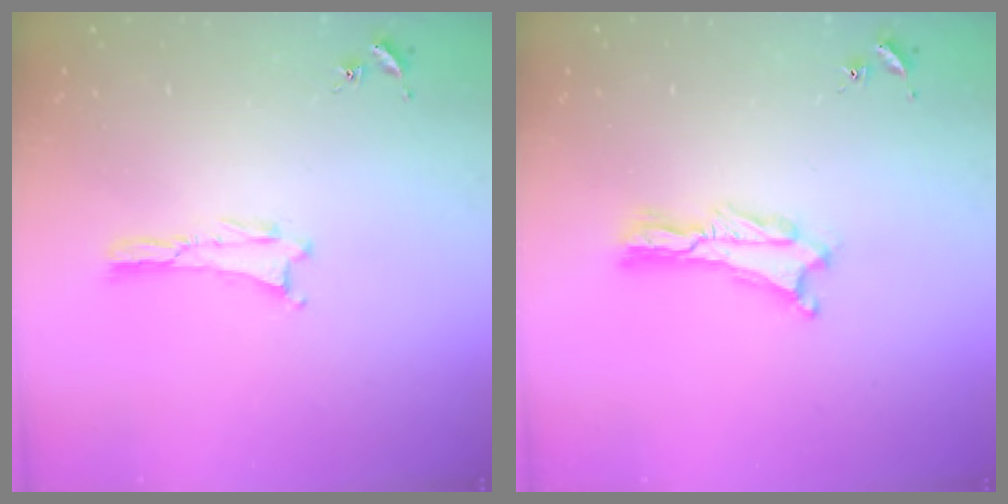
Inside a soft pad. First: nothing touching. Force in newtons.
{"total": 1.2, "press": 1.1, "slide": 0.3}